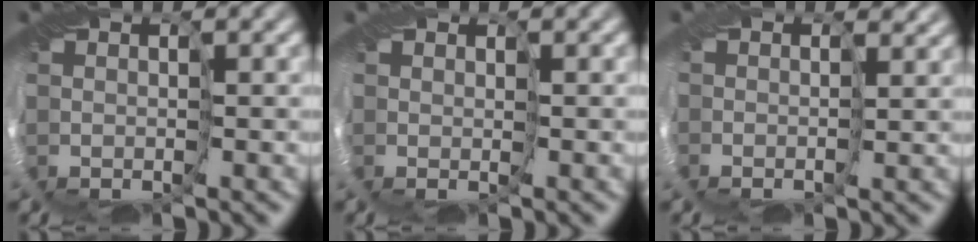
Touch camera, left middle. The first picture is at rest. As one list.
[{"total": 0.6, "force": [0.2, 0.6, 0.0], "torque": [0.001, 0.000, 0.001]}, {"total": 2.2, "force": [1.9, 1.0, 0.6], "torque": [-0.015, 0.005, 0.024]}]